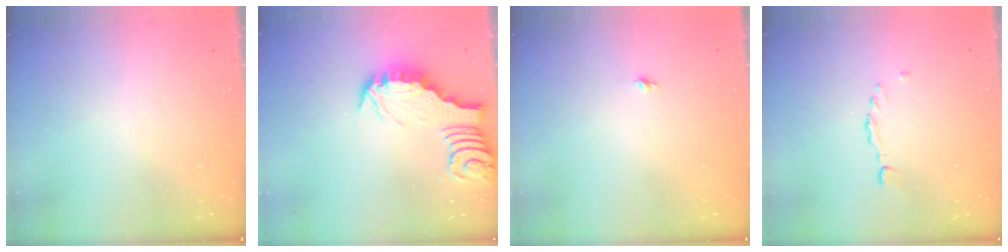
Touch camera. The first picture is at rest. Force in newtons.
{"total": 3.2, "press": 3.1, "slide": 0.4}
{"total": 4.2, "press": 4.2, "slide": 0.4}
{"total": 0.6, "press": 0.5, "slide": 0.3}